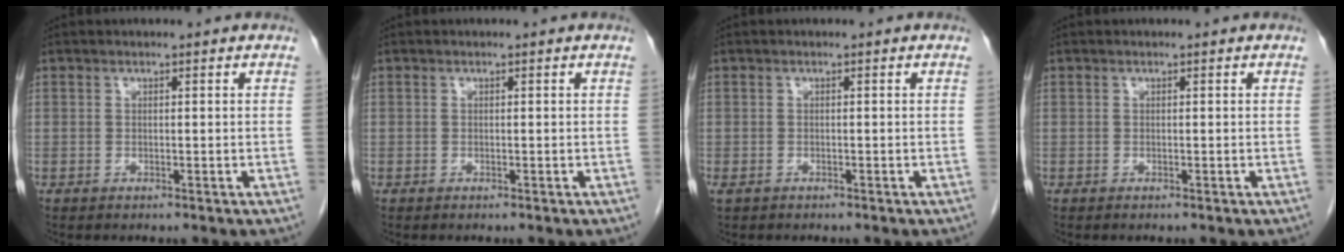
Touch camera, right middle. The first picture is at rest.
{"total": 0.0}
{"total": 1.3, "force": [-0.9, 0.7, 0.6], "torque": [-0.011, -0.002, -0.008]}
{"total": 0.0}